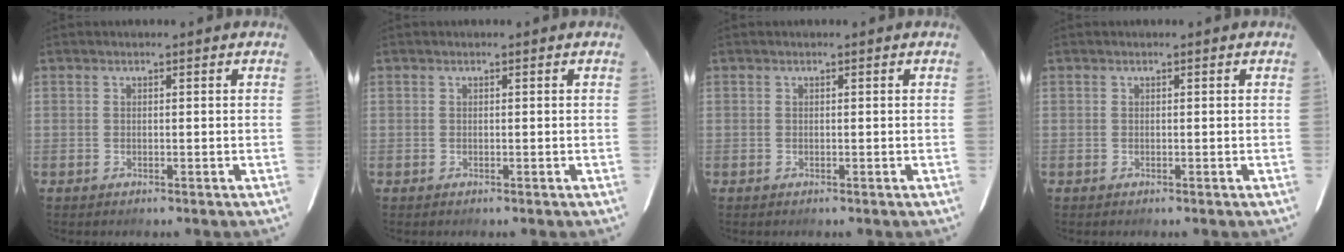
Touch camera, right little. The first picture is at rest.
{"total": 0.0}
{"total": 0.0}
{"total": 0.0}